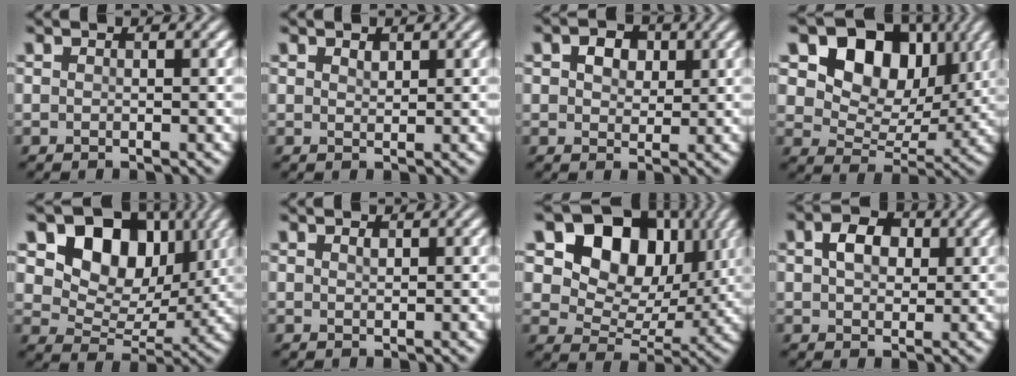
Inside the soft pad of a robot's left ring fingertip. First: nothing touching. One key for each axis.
{"total": 0.9, "fx": 0.6, "fy": 0.4, "fz": 0.4, "tx": -0.009, "ty": -0.002, "tz": 0.013}
{"total": 2.8, "fx": 1.1, "fy": 2.0, "fz": 1.6, "tx": -0.031, "ty": 0.002, "tz": 0.013}
{"total": 10.2, "fx": 4.3, "fy": 7.2, "fz": 5.9, "tx": -0.100, "ty": 0.002, "tz": 0.064}
{"total": 9.8, "fx": 4.0, "fy": 6.9, "fz": 5.6, "tx": -0.091, "ty": -0.005, "tz": 0.060}
{"total": 0.6, "fx": 0.4, "fy": 0.3, "fz": 0.4, "tx": -0.008, "ty": -0.001, "tz": 0.008}
{"total": 12.6, "fx": 4.9, "fy": 8.8, "fz": 7.6, "tx": -0.130, "ty": 0.021, "tz": 0.075}
{"total": 3.6, "fx": 1.0, "fy": 2.5, "fz": 2.4, "tx": -0.046, "ty": 0.007, "tz": 0.012}